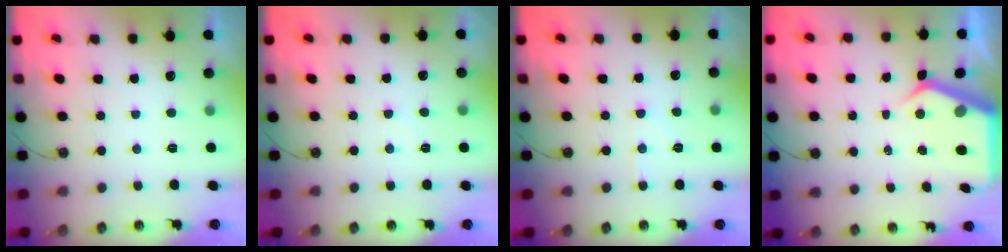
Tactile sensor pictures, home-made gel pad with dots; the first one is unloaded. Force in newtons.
{"total": 4.1, "press": 4.1, "slide": 0.6}
{"total": 5.2, "press": 5.1, "slide": 0.8}
{"total": 7.0, "press": 7.0, "slide": 0.7}